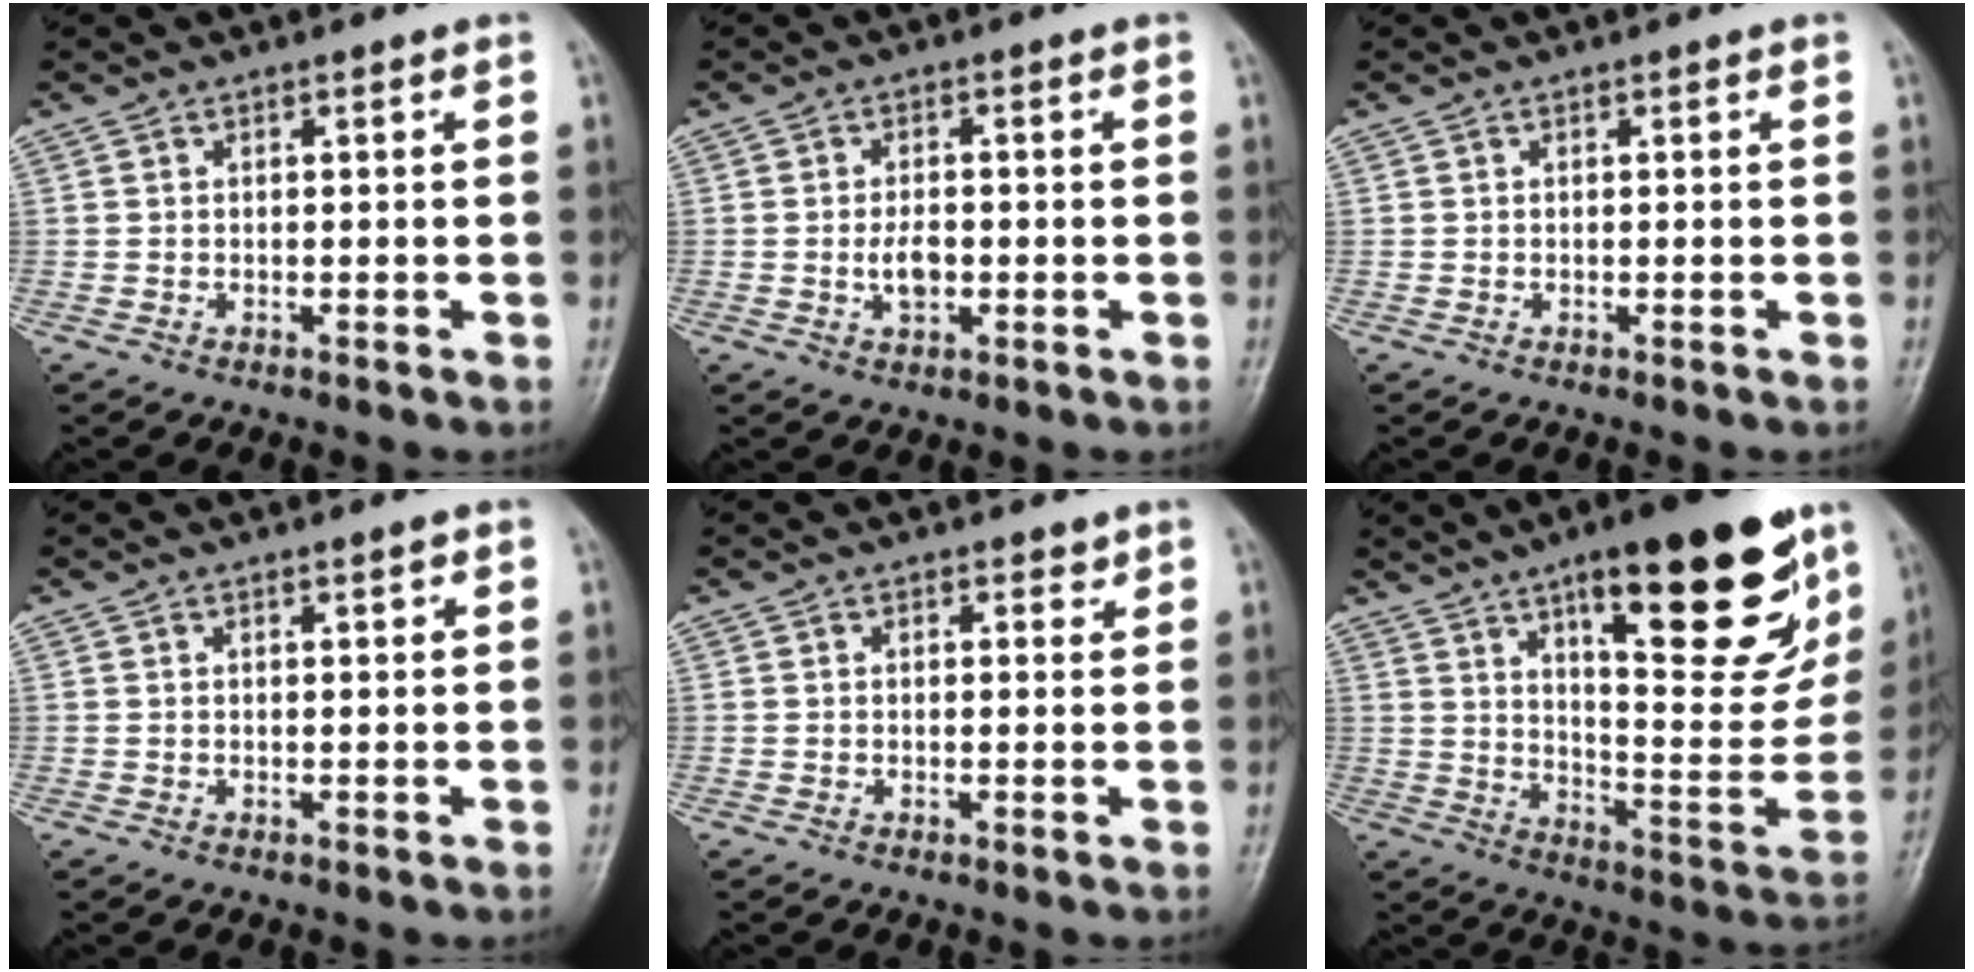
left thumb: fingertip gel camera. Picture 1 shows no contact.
{"total": 3.9, "force": [-0.7, 2.4, 3.1], "torque": [-0.049, 0.001, -0.014]}
{"total": 0.0}
{"total": 1.1, "force": [0.7, 0.4, 0.8], "torque": [-0.010, -0.002, 0.010]}
{"total": 1.4, "force": [1.0, 0.9, 0.6], "torque": [0.005, -0.005, 0.009]}
{"total": 27.5, "force": [15.1, 8.8, 21.3], "torque": [-0.265, -0.053, 0.229]}